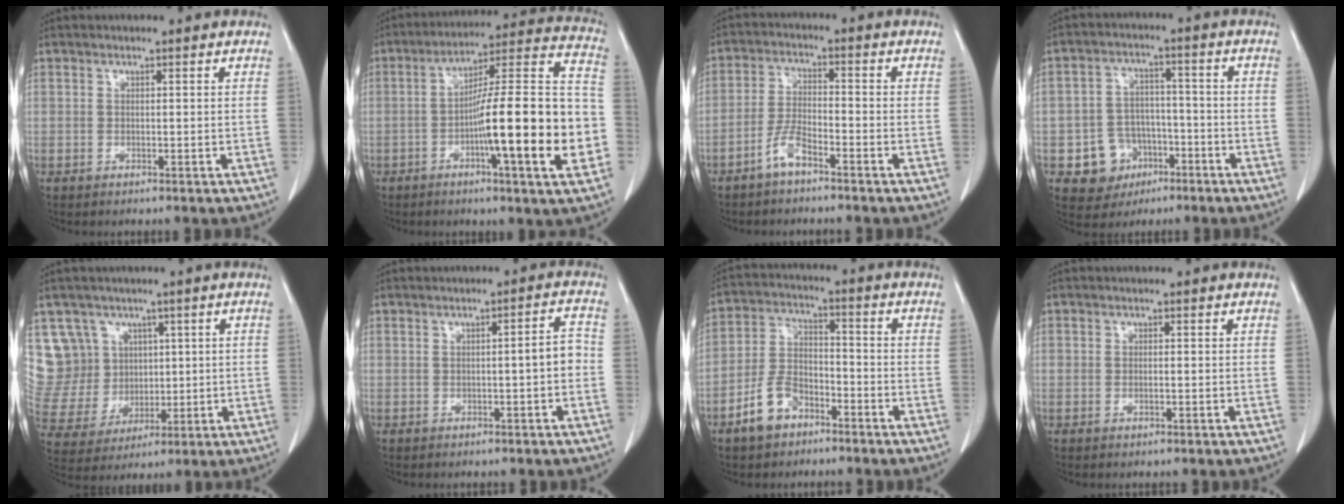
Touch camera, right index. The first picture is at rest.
{"total": 20.4, "force": [-5.0, 1.4, 19.8], "torque": [-0.254, 0.016, -0.074]}
{"total": 4.4, "force": [-3.2, 1.0, 2.9], "torque": [-0.064, 0.006, -0.063]}
{"total": 8.0, "force": [-3.3, 7.1, 1.9], "torque": [-0.030, 0.017, -0.040]}
{"total": 10.6, "force": [4.6, 9.5, 1.1], "torque": [-0.044, 0.051, 0.113]}
{"total": 3.1, "force": [-0.5, 0.4, 3.0], "torque": [-0.038, 0.012, -0.006]}
{"total": 7.8, "force": [-4.9, 4.6, 4.1], "torque": [-0.095, 0.015, -0.088]}
{"total": 0.8, "force": [-0.2, 0.4, 0.6], "torque": [-0.014, -0.001, -0.002]}